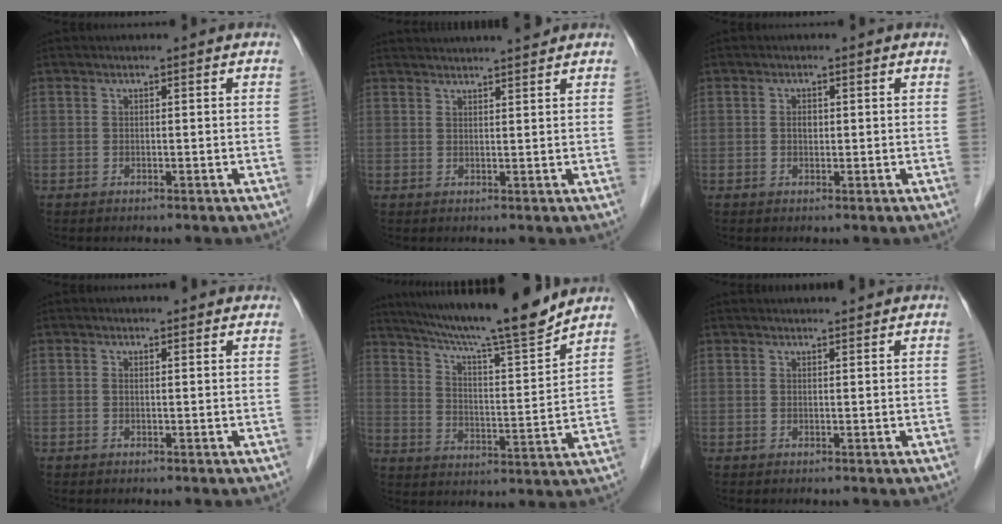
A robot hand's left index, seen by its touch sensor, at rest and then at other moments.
{"total": 8.5, "force": [8.1, -0.4, 2.6], "torque": [-0.038, 0.022, 0.103]}
{"total": 1.0, "force": [0.1, 0.7, 0.7], "torque": [-0.014, 0.002, 0.000]}
{"total": 1.8, "force": [1.6, 0.7, 0.4], "torque": [-0.013, 0.006, 0.009]}
{"total": 17.3, "force": [15.2, -0.6, 8.1], "torque": [-0.135, -0.014, 0.231]}
{"total": 3.6, "force": [3.6, 0.2, 0.8], "torque": [-0.013, 0.020, 0.045]}